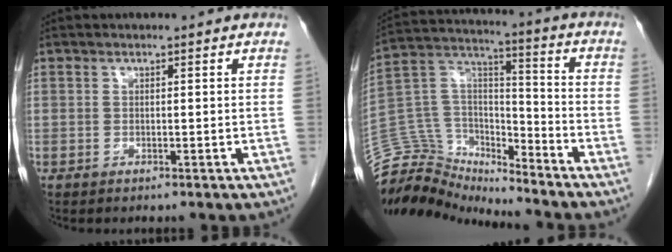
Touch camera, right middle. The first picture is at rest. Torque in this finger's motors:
{"motor_torque": [-0.22, -0.90, -0.10, -0.09]}